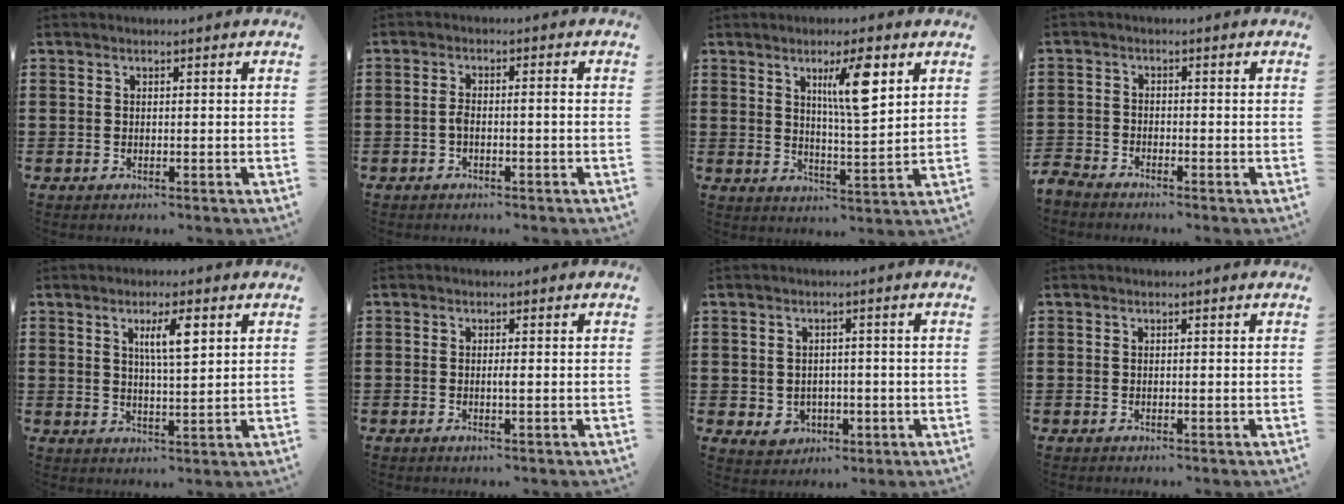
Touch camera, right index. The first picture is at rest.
{"total": 2.1, "force": [-0.6, 0.4, 2.0], "torque": [-0.040, 0.003, -0.011]}
{"total": 8.5, "force": [4.0, 1.7, 7.4], "torque": [-0.121, -0.004, 0.057]}
{"total": 2.5, "force": [-2.5, 0.4, -0.1], "torque": [-0.012, -0.002, -0.057]}
{"total": 5.1, "force": [2.0, 1.2, 4.6], "torque": [-0.089, 0.005, 0.030]}
{"total": 1.1, "force": [-0.2, 0.0, 1.1], "torque": [-0.021, -0.004, -0.004]}
{"total": 2.8, "force": [-0.4, 2.6, 0.9], "torque": [-0.029, 0.006, -0.009]}
{"total": 0.0}